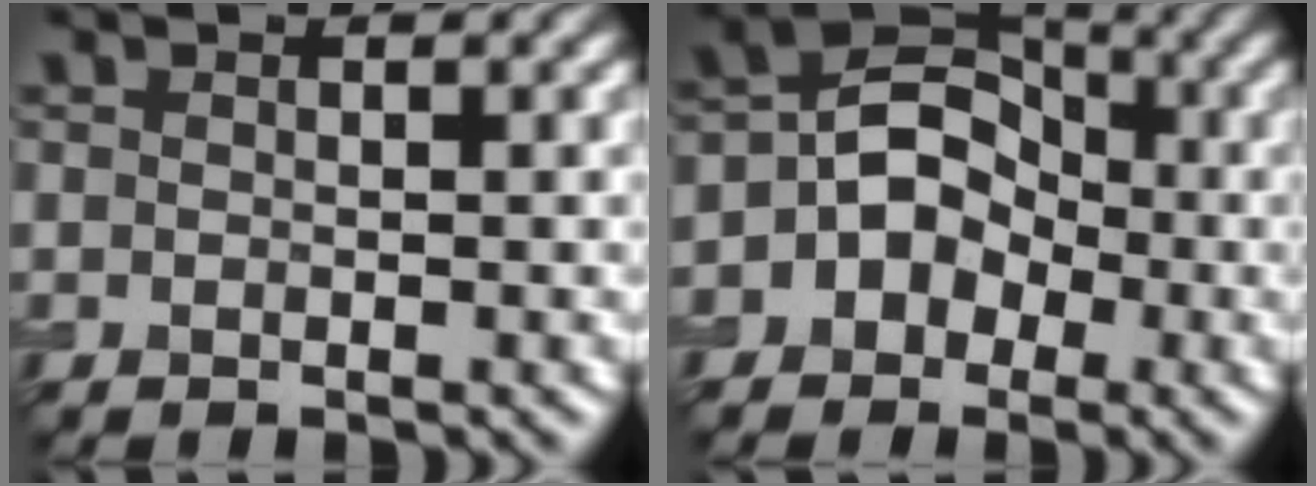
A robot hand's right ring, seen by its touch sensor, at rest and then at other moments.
{"total": 6.2, "force": [-1.1, 5.2, 3.2], "torque": [-0.015, 0.018, -0.039]}